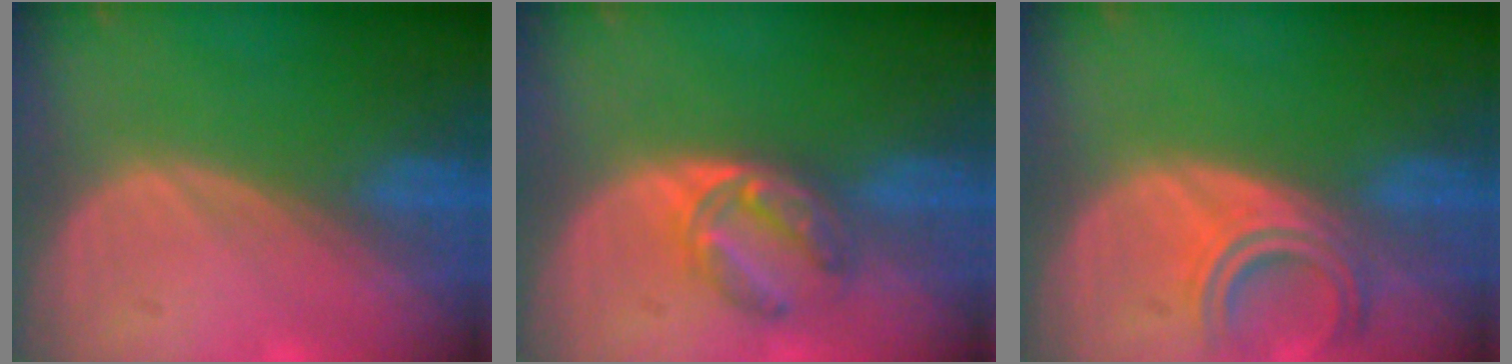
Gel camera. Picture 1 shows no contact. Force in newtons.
{"total": 5.6, "press": 5.4, "slide": 1.7}
{"total": 5.4, "press": 5.0, "slide": 2.0}